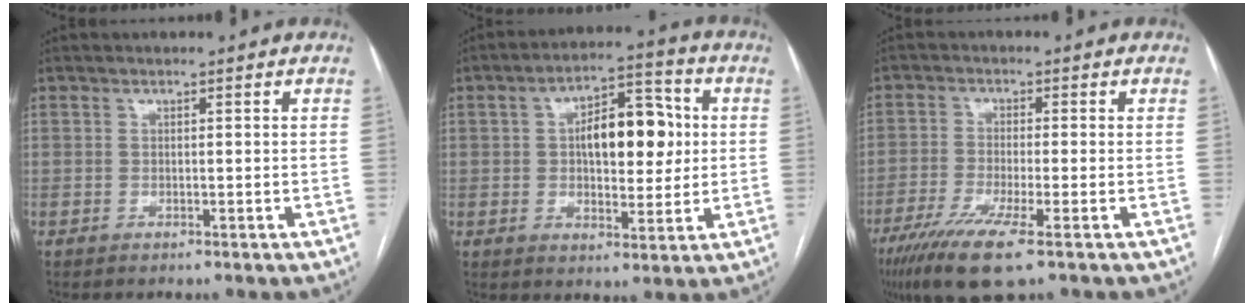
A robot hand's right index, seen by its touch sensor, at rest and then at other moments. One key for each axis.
{"total": 11.2, "fx": 1.5, "fy": 5.2, "fz": 9.9, "tx": -0.148, "ty": 0.024, "tz": 0.026}
{"total": 8.6, "fx": -5.2, "fy": 0.4, "fz": 6.9, "tx": -0.130, "ty": -0.025, "tz": -0.092}